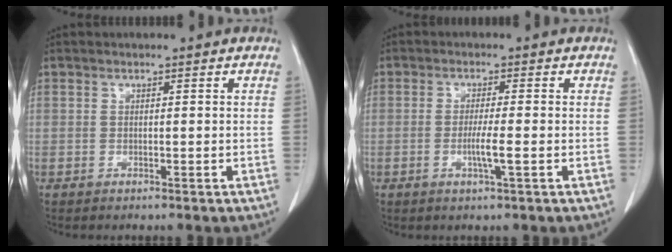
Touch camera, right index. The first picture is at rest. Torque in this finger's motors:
{"motor_torque": [0.82, -0.38, 0.39, 0.08]}